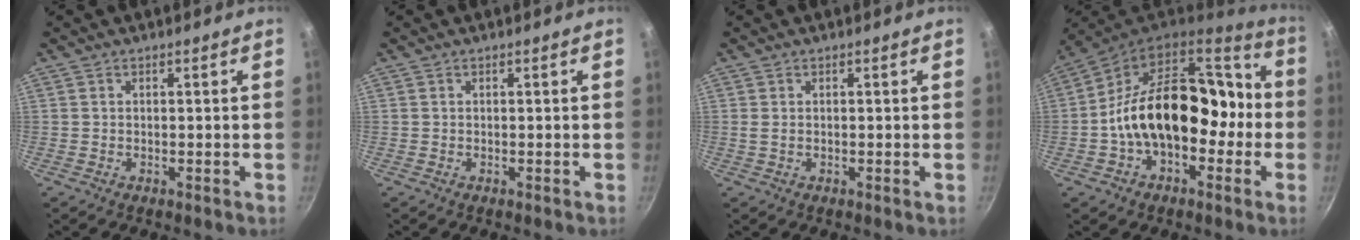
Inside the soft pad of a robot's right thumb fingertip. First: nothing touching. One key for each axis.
{"total": 0.0}
{"total": 0.7, "fx": 0.1, "fy": 0.2, "fz": 0.7, "tx": -0.015, "ty": -0.001, "tz": 0.001}
{"total": 21.7, "fx": -3.0, "fy": 14.6, "fz": 15.7, "tx": -0.197, "ty": 0.074, "tz": -0.051}